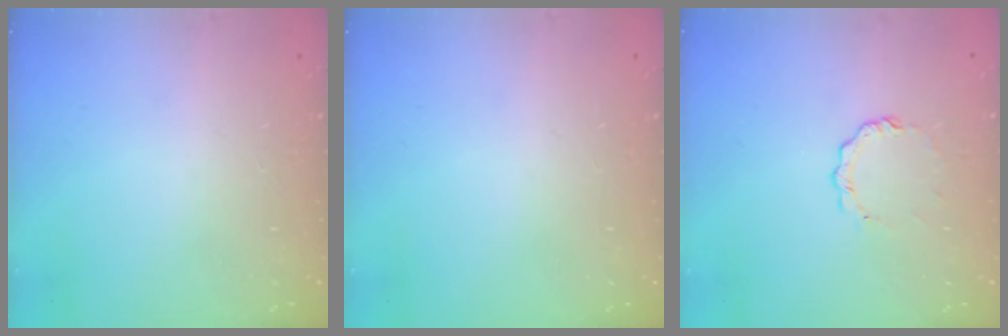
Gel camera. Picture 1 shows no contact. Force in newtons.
{"total": 0.0}
{"total": 5.4, "press": 5.3, "slide": 0.4}